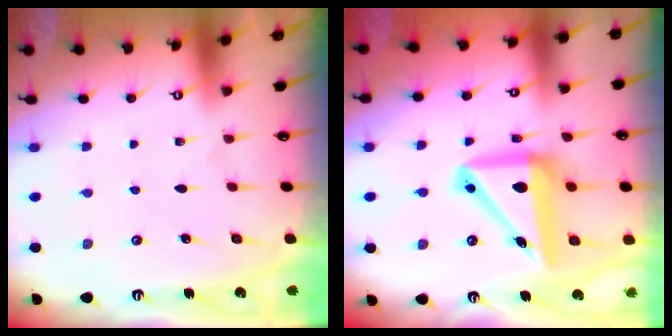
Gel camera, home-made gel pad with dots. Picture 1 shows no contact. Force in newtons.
{"total": 14.0, "press": 13.6, "slide": 3.3}